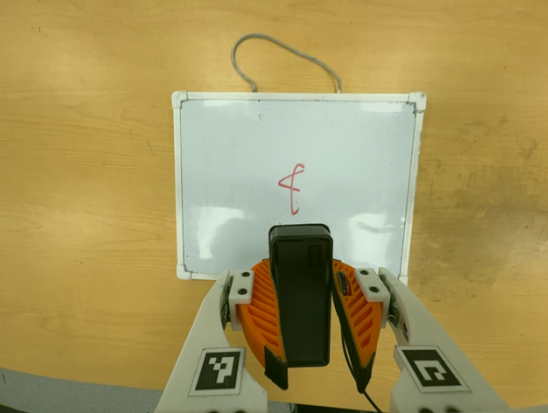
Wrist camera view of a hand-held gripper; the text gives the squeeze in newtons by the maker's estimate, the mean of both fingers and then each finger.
{"total": 7.2, "left": 6.0, "right": 8.3}